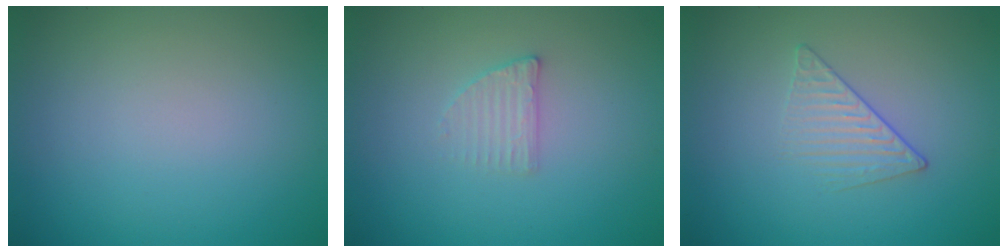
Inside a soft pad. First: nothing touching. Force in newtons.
{"total": 1.6, "press": 1.5, "slide": 0.3}
{"total": 1.6, "press": 1.0, "slide": 1.2}